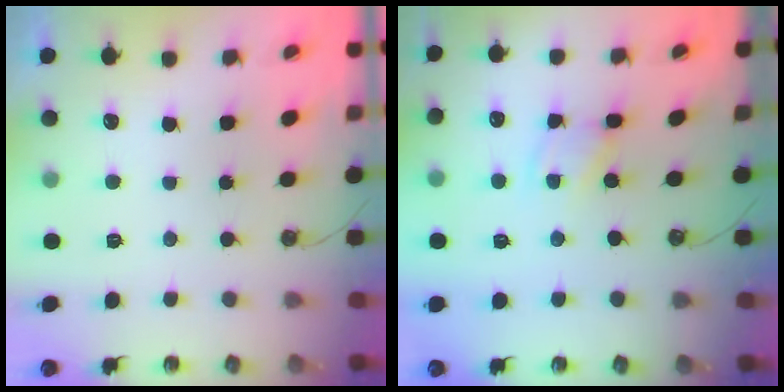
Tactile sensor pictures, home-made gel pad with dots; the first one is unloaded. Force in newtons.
{"total": 3.1, "press": 3.1, "slide": 0.1}